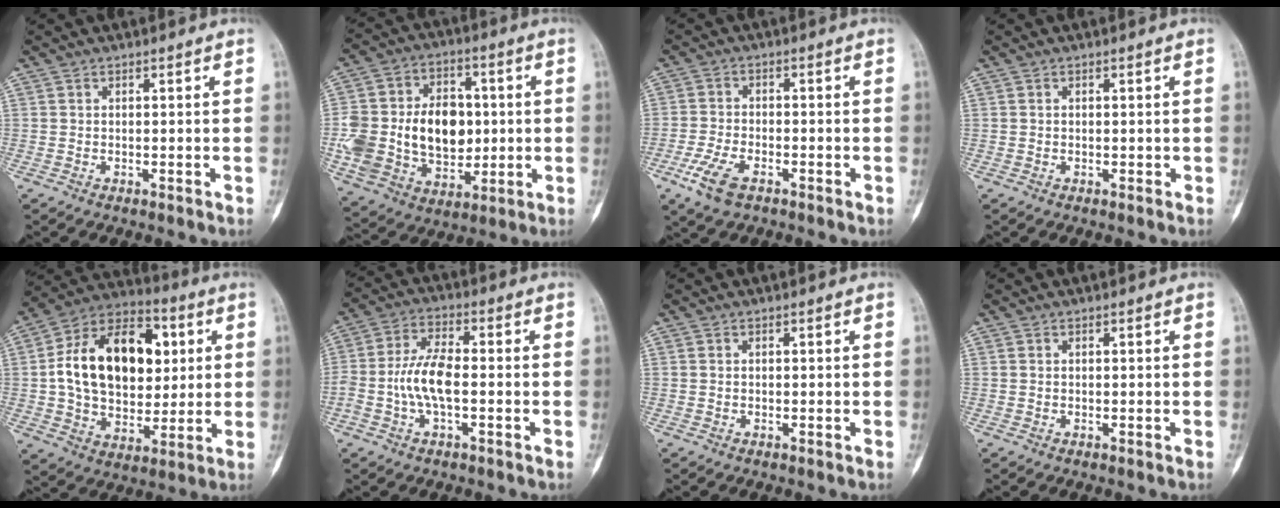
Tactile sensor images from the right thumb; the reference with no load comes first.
{"total": 22.2, "force": [-0.1, 15.9, 15.5], "torque": [-0.275, 0.015, 0.019]}
{"total": 7.0, "force": [-3.8, 3.6, 4.7], "torque": [-0.101, 0.007, -0.074]}
{"total": 0.0}
{"total": 23.6, "force": [3.6, 15.7, 17.2], "torque": [-0.253, 0.013, 0.061]}
{"total": 8.7, "force": [-1.6, 4.1, 7.5], "torque": [-0.155, 0.026, -0.037]}
{"total": 0.0}
{"total": 0.0}